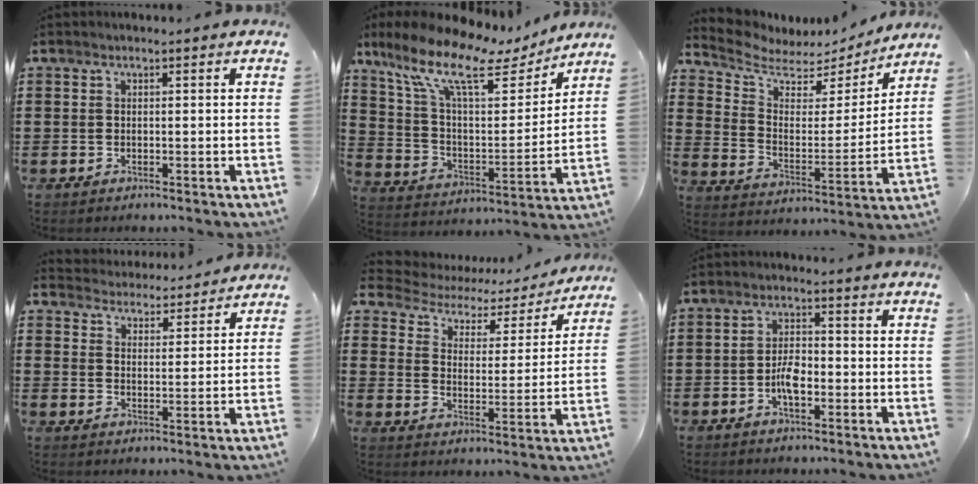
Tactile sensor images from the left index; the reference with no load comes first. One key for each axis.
{"total": 13.0, "fx": 9.1, "fy": 3.9, "fz": 8.5, "tx": -0.189, "ty": -0.047, "tz": 0.150}
{"total": 5.1, "fx": 4.6, "fy": 2.0, "fz": 1.1, "tx": -0.057, "ty": -0.036, "tz": 0.075}
{"total": 4.0, "fx": 3.9, "fy": 0.3, "fz": -0.4, "tx": -0.012, "ty": -0.026, "tz": 0.067}
{"total": 3.4, "fx": 3.0, "fy": 1.5, "fz": 0.4, "tx": -0.032, "ty": -0.025, "tz": 0.042}
{"total": 4.3, "fx": -1.6, "fy": 1.8, "fz": 3.5, "tx": -0.075, "ty": 0.004, "tz": -0.033}